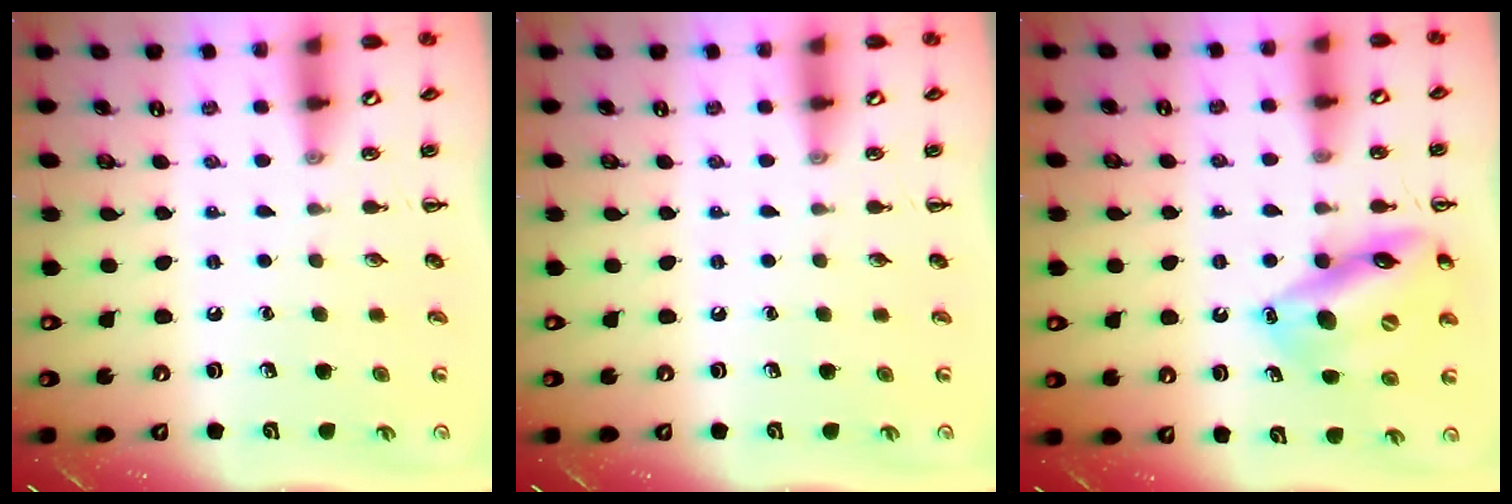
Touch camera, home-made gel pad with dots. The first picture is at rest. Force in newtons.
{"total": 0.0}
{"total": 15.9, "press": 15.6, "slide": 3.4}